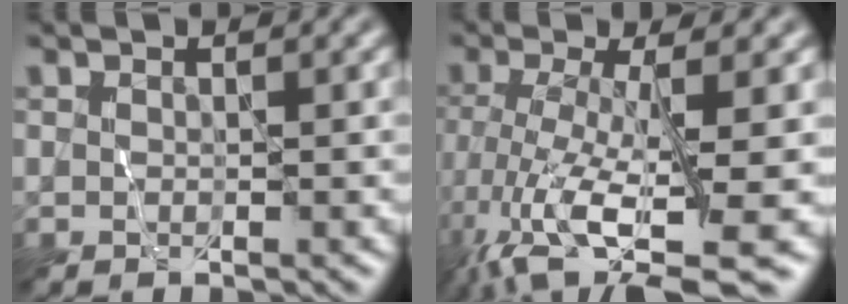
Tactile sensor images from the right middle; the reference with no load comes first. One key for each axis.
{"total": 12.0, "fx": -5.1, "fy": 3.3, "fz": 10.4, "tx": -0.212, "ty": -0.025, "tz": -0.083}